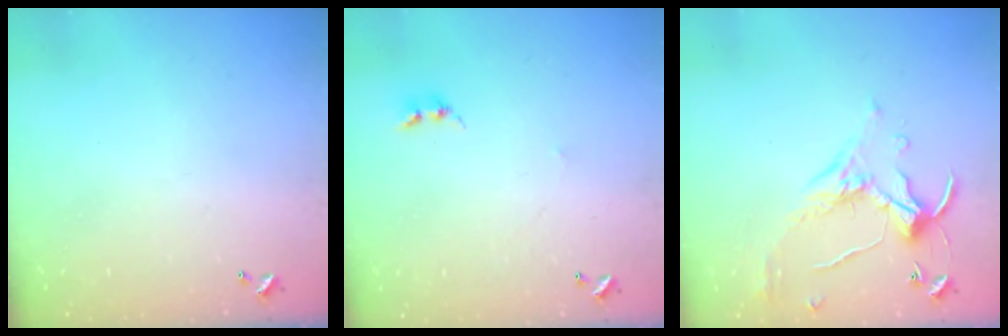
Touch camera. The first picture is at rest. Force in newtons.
{"total": 2.9, "press": 2.9, "slide": 0.3}
{"total": 1.6, "press": 1.2, "slide": 1.1}